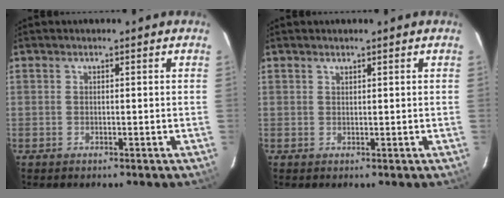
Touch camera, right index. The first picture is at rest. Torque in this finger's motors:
{"motor_torque": [-0.33, 0.24, -0.03, 0.00]}